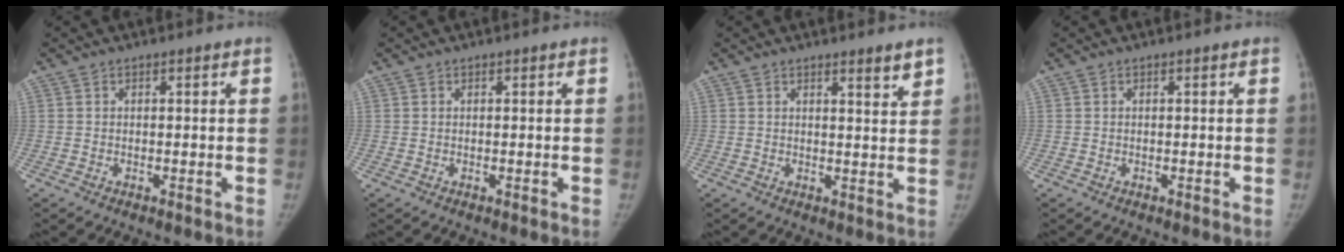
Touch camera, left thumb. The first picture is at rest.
{"total": 0.0}
{"total": 2.9, "force": [2.2, 0.3, 1.8], "torque": [-0.021, -0.019, 0.031]}
{"total": 0.0}